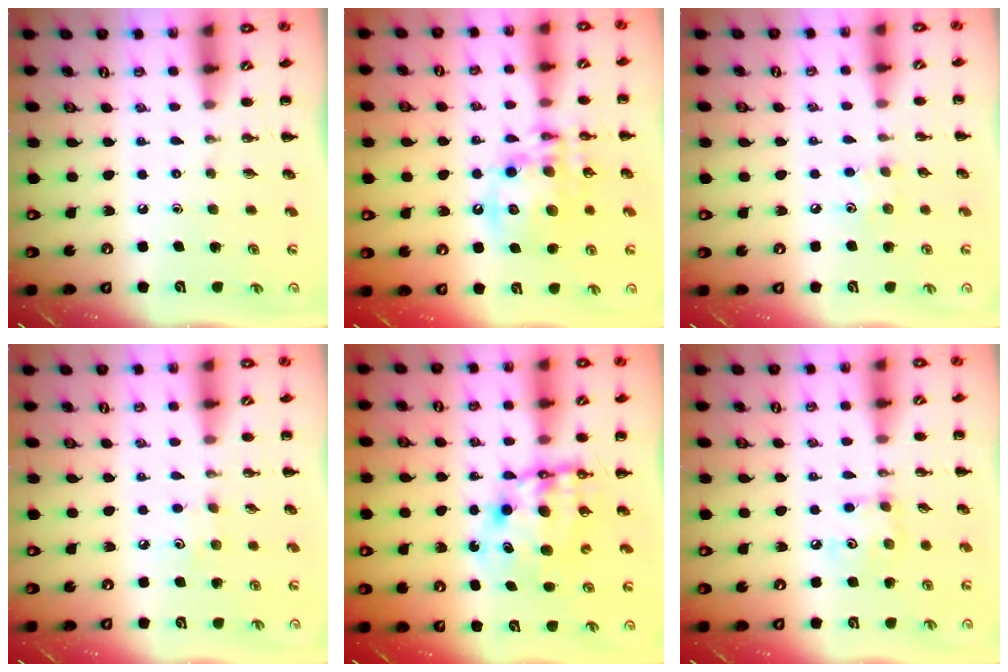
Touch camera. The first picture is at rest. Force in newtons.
{"total": 14.3, "press": 14.0, "slide": 3.2}
{"total": 5.7, "press": 5.5, "slide": 1.4}
{"total": 3.9, "press": 3.8, "slide": 0.9}
{"total": 10.0, "press": 9.7, "slide": 2.6}
{"total": 5.2, "press": 5.2, "slide": 0.5}